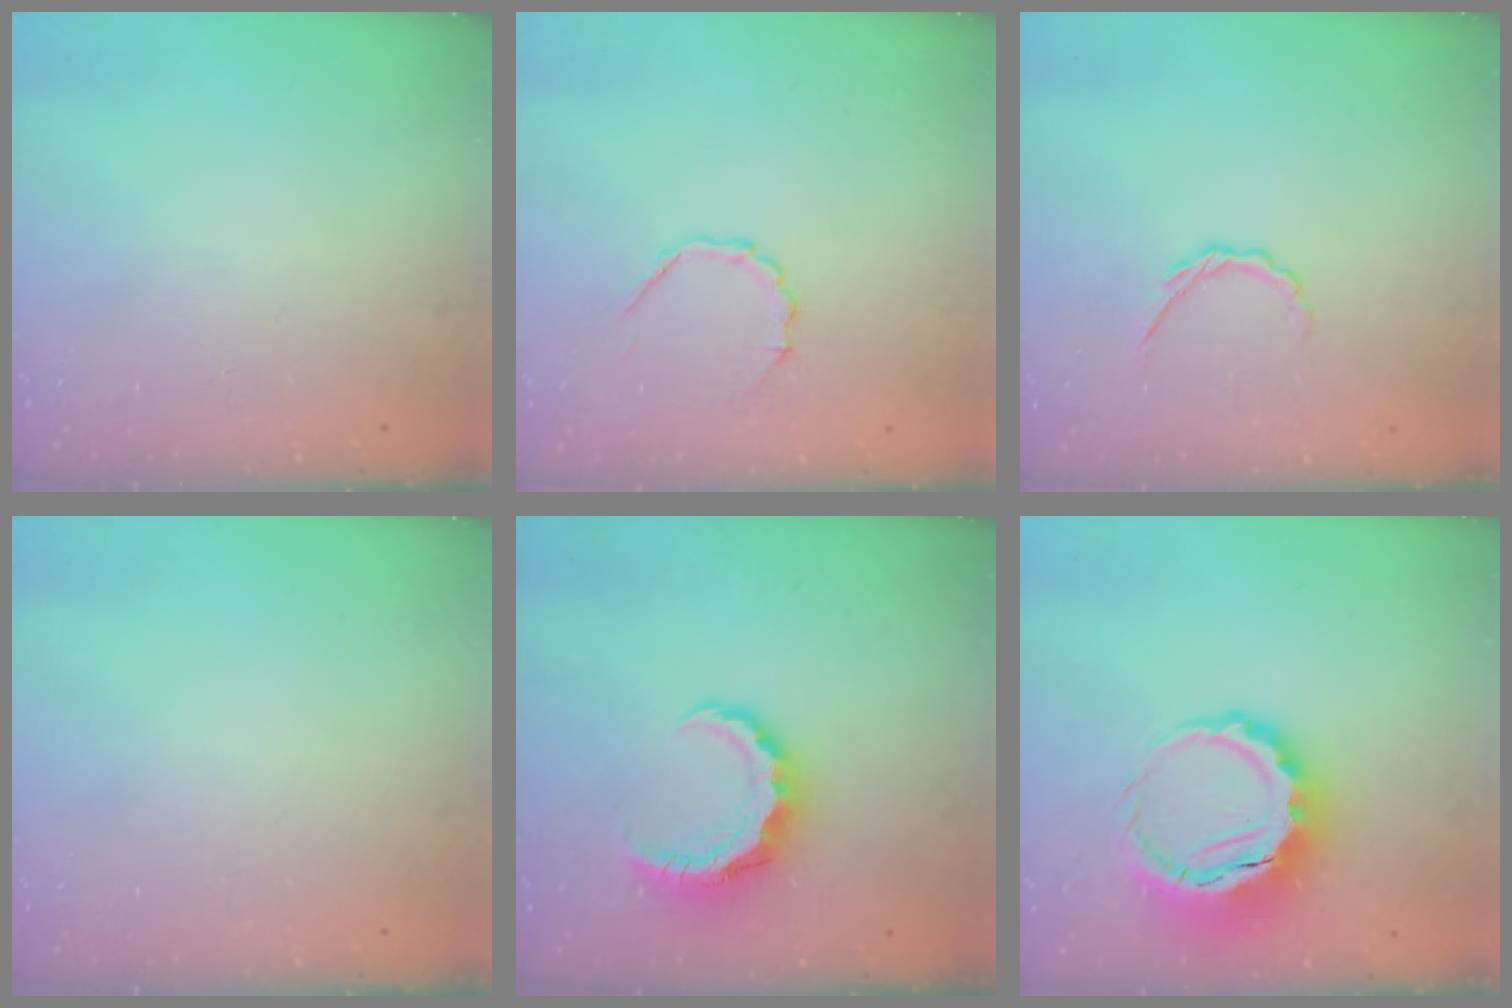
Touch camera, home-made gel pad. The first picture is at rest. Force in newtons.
{"total": 4.6, "press": 4.3, "slide": 1.6}
{"total": 3.2, "press": 3.0, "slide": 1.0}
{"total": 0.0}
{"total": 7.7, "press": 7.7, "slide": 0.9}
{"total": 8.2, "press": 7.9, "slide": 2.0}